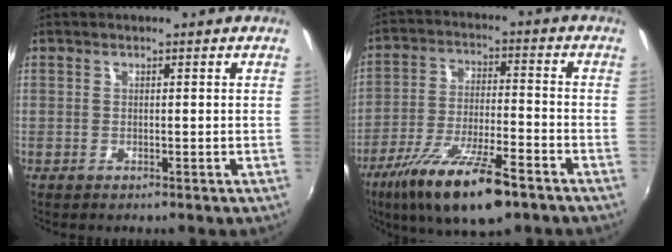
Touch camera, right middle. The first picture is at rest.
{"total": 16.0, "force": [-10.6, 4.0, 11.3], "torque": [-0.225, -0.037, -0.185]}